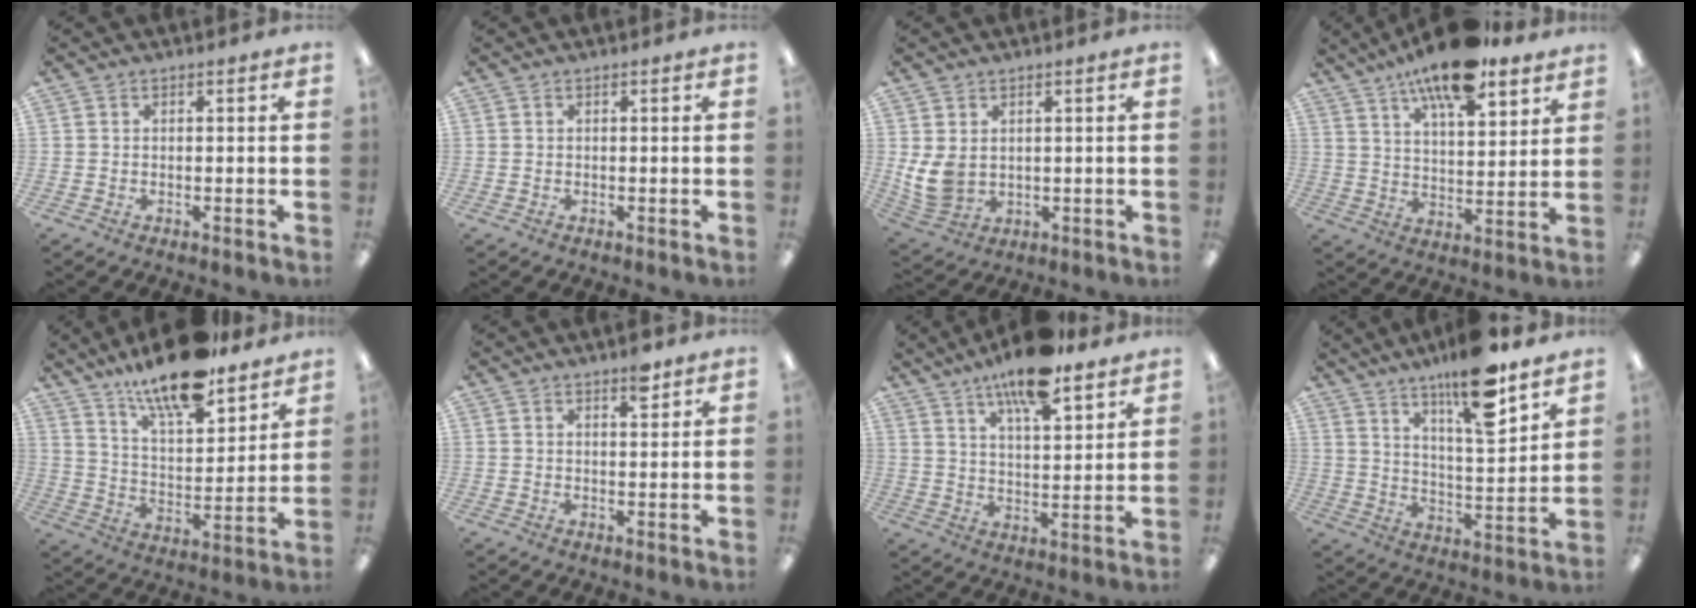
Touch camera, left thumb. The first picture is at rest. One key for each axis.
{"total": 0.0}
{"total": 7.0, "fx": 1.3, "fy": 5.3, "fz": 4.4, "tx": -0.106, "ty": 0.000, "tz": 0.029}
{"total": 15.2, "fx": 11.1, "fy": 4.9, "fz": 9.0, "tx": -0.146, "ty": -0.055, "tz": 0.187}
{"total": 16.3, "fx": 13.2, "fy": 4.3, "fz": 8.5, "tx": -0.152, "ty": -0.081, "tz": 0.227}
{"total": 3.8, "fx": 2.8, "fy": 1.3, "fz": 2.2, "tx": -0.017, "ty": -0.014, "tz": 0.042}
{"total": 13.3, "fx": 9.9, "fy": 3.8, "fz": 8.0, "tx": -0.131, "ty": -0.049, "tz": 0.168}
{"total": 15.5, "fx": 11.6, "fy": 3.2, "fz": 9.8, "tx": -0.155, "ty": -0.072, "tz": 0.189}